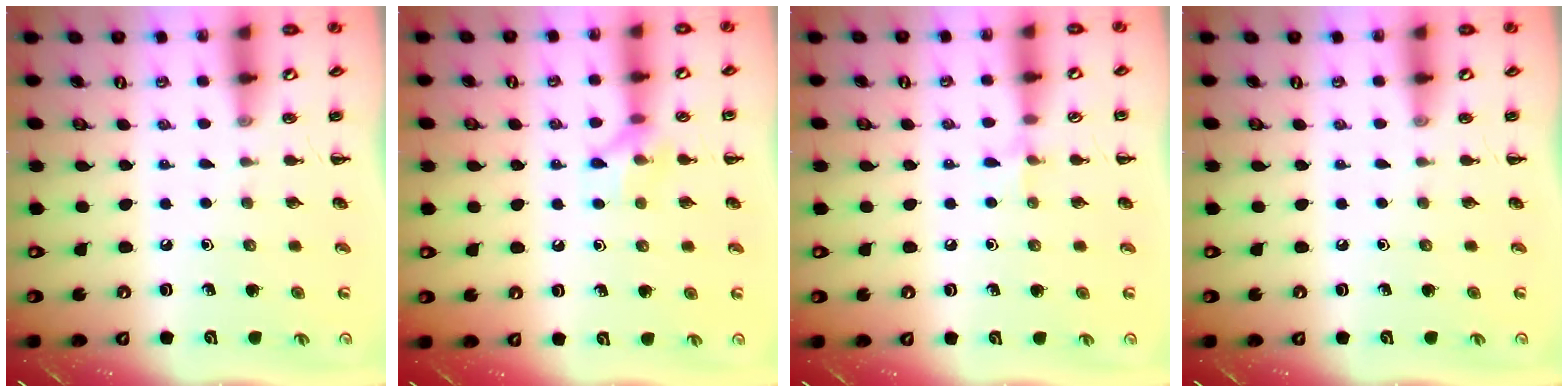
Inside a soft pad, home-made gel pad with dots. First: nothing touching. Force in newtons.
{"total": 7.5, "press": 7.5, "slide": 0.9}
{"total": 5.2, "press": 4.9, "slide": 1.6}
{"total": 0.0}